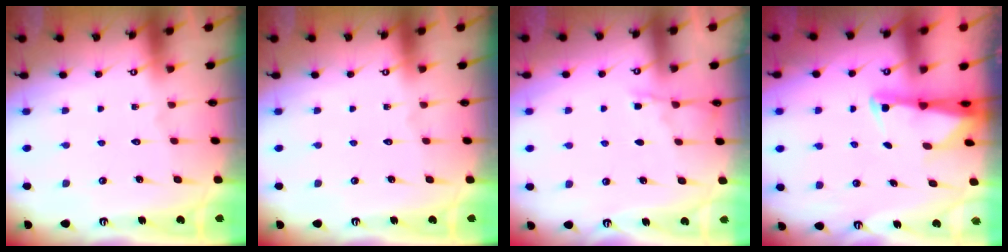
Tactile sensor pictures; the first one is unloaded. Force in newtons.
{"total": 0.0}
{"total": 5.5, "press": 5.5, "slide": 0.6}
{"total": 2.8, "press": 2.7, "slide": 0.6}